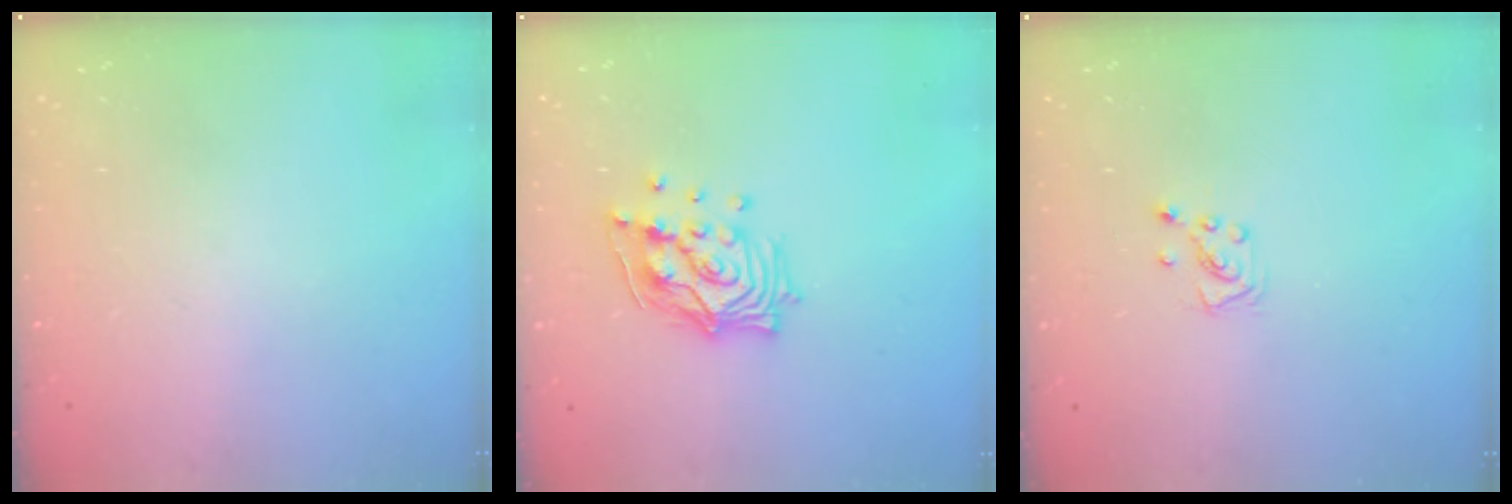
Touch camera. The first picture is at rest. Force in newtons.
{"total": 13.3, "press": 13.2, "slide": 1.1}
{"total": 4.3, "press": 4.3, "slide": 0.4}